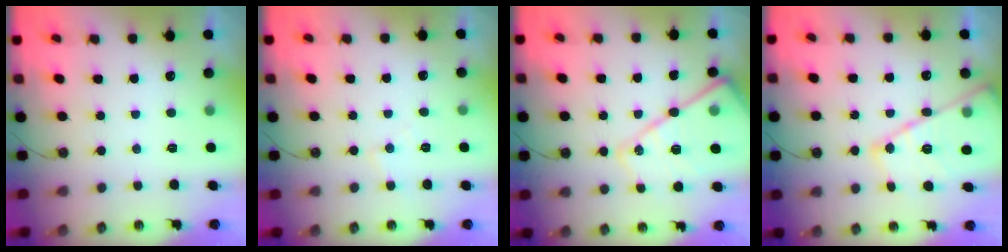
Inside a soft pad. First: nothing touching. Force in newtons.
{"total": 4.8, "press": 4.7, "slide": 0.7}
{"total": 18.9, "press": 18.8, "slide": 1.8}
{"total": 16.9, "press": 16.9, "slide": 1.1}